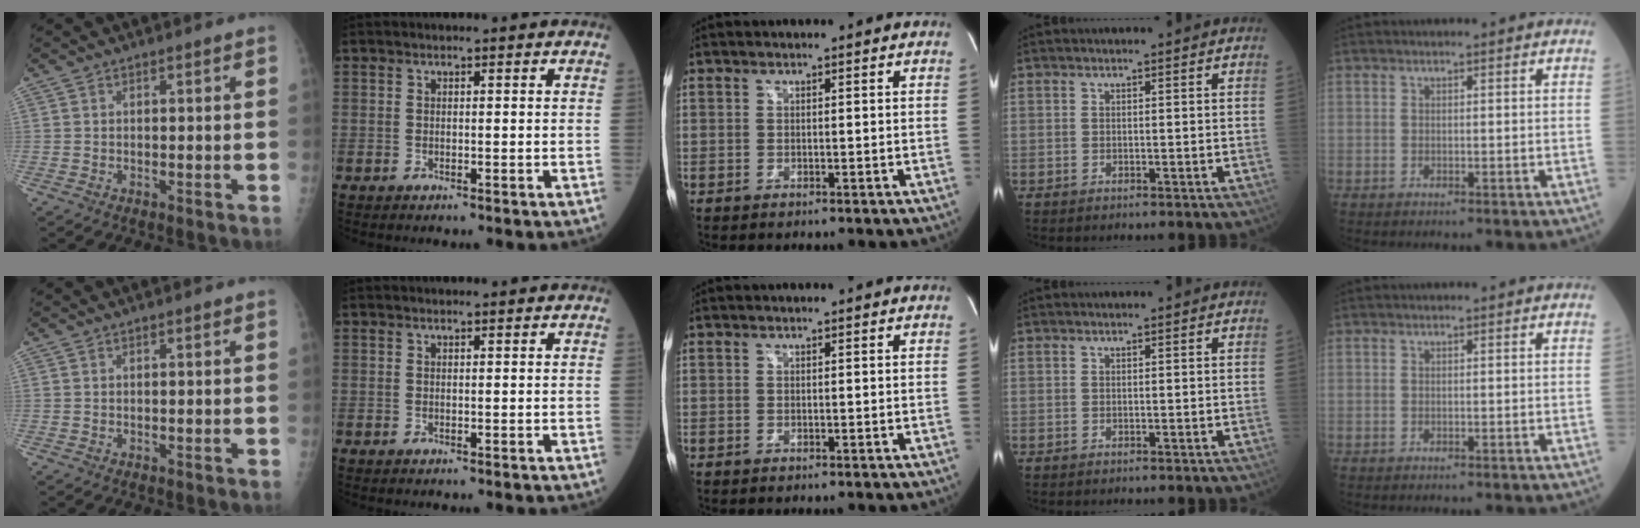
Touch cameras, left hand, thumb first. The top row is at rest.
{}